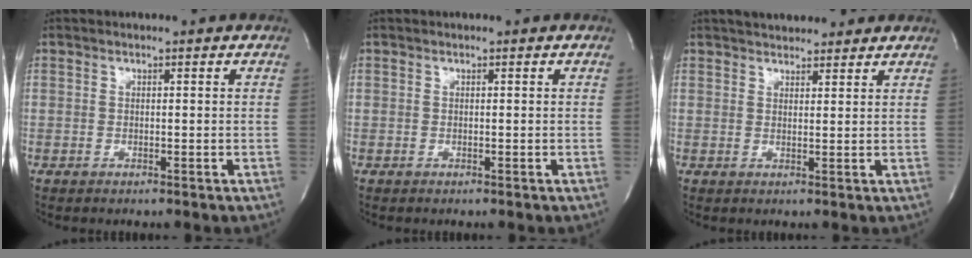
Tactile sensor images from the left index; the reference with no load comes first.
{"total": 0.0}
{"total": 8.1, "force": [7.2, 2.5, 2.8], "torque": [-0.036, 0.021, 0.097]}